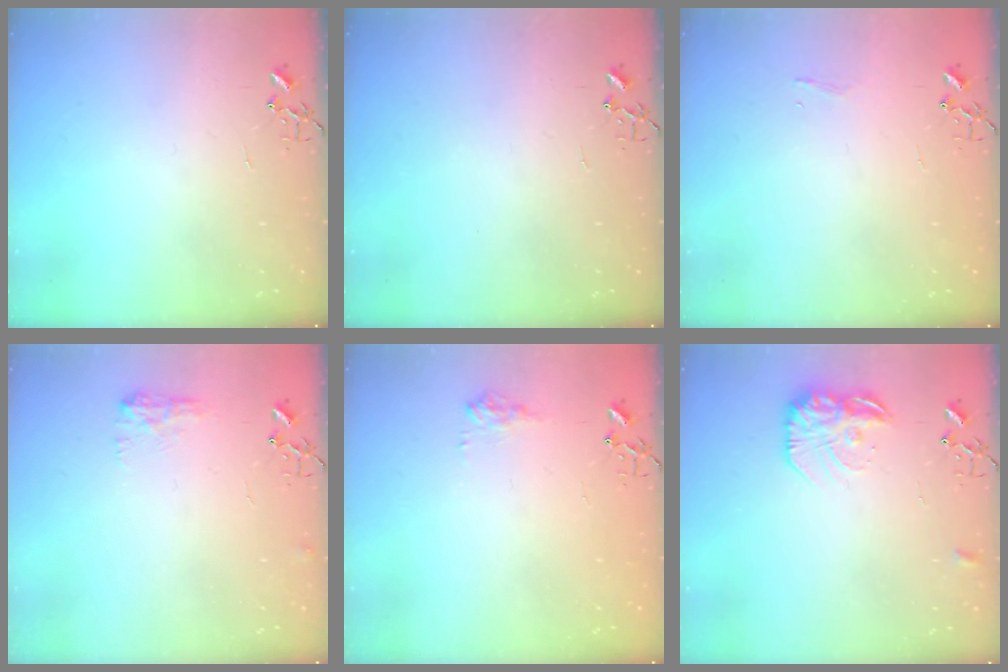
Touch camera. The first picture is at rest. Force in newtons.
{"total": 0.0}
{"total": 4.1, "press": 4.0, "slide": 0.5}
{"total": 7.9, "press": 7.9, "slide": 0.1}
{"total": 7.8, "press": 7.8, "slide": 0.1}
{"total": 14.0, "press": 14.0, "slide": 0.5}